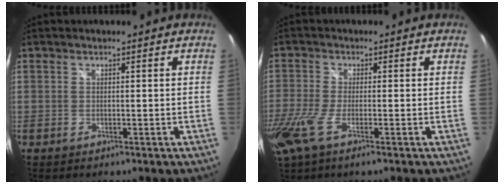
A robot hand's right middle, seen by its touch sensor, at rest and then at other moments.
{"total": 8.9, "force": [-4.4, 1.5, 7.6], "torque": [-0.187, -0.031, -0.088]}